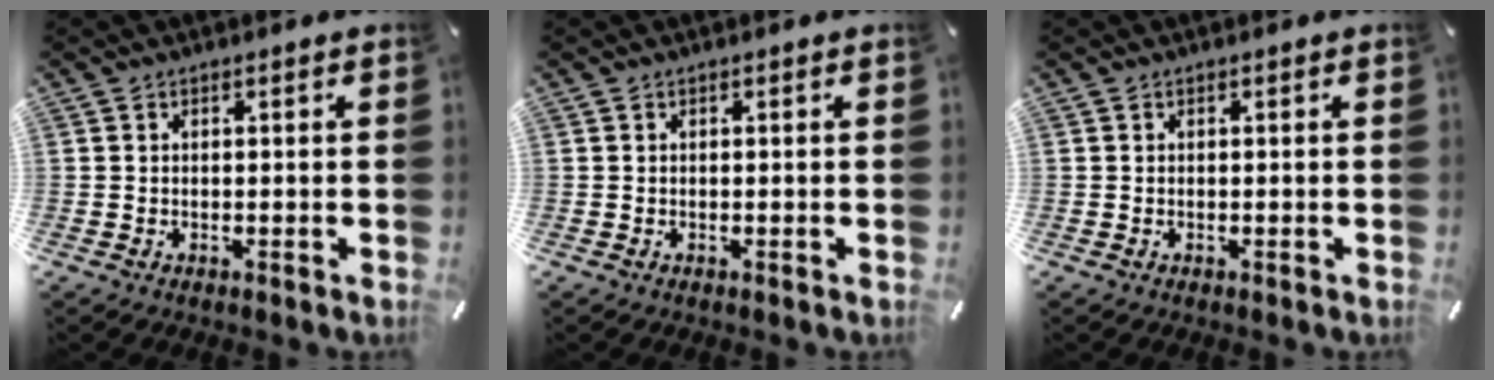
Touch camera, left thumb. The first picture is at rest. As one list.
[{"total": 0.0}, {"total": 0.0}]